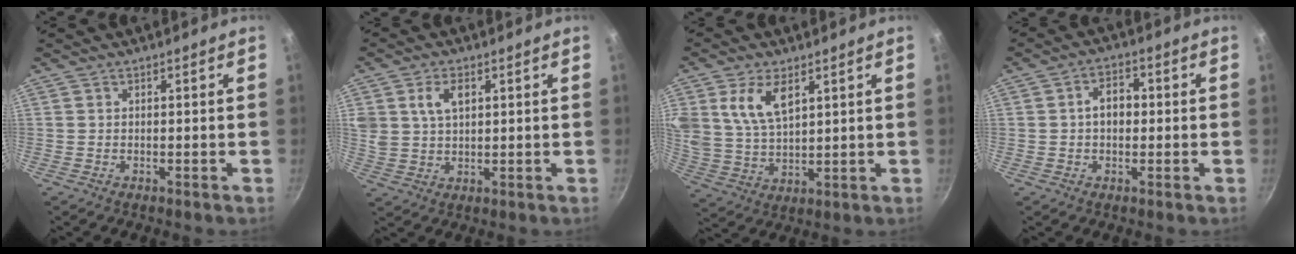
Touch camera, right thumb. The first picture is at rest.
{"total": 6.4, "force": [2.4, 4.0, 4.5], "torque": [-0.080, -0.004, 0.050]}
{"total": 10.2, "force": [4.6, 5.5, 7.3], "torque": [-0.138, -0.013, 0.099]}
{"total": 5.1, "force": [0.2, 3.4, 3.8], "torque": [-0.050, 0.016, -0.002]}